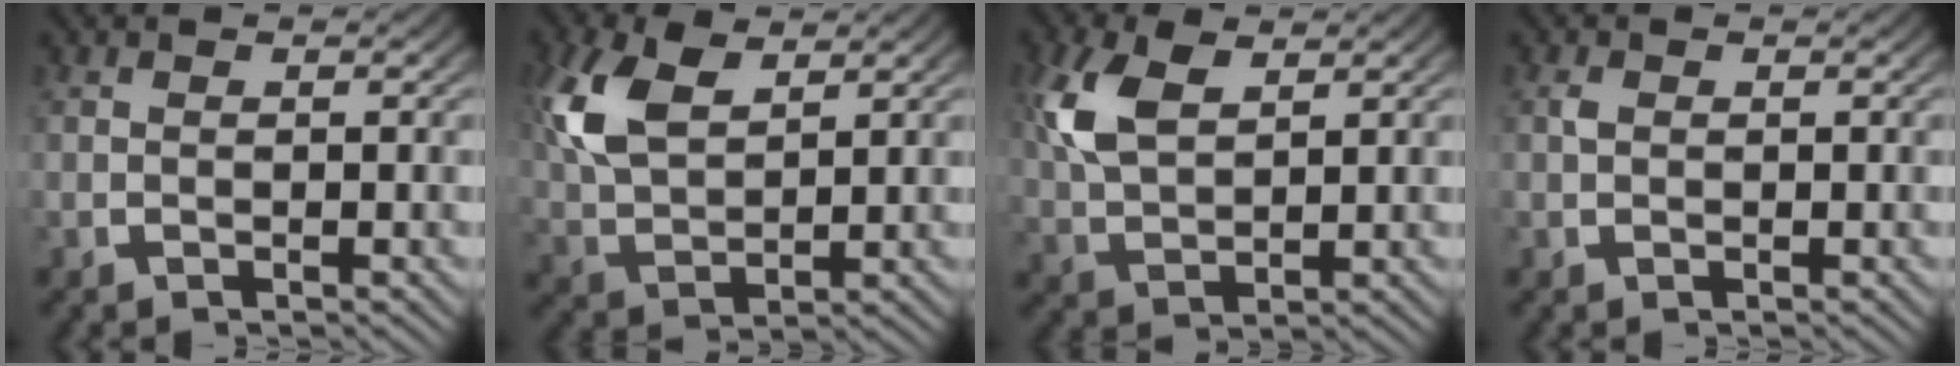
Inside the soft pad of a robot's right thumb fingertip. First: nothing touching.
{"total": 6.3, "force": [2.7, 3.7, 4.3], "torque": [-0.108, -0.009, 0.066]}
{"total": 5.1, "force": [2.4, 2.8, 3.5], "torque": [-0.083, -0.003, 0.058]}
{"total": 0.5, "force": [0.2, 0.4, 0.3], "torque": [-0.012, -0.003, 0.006]}